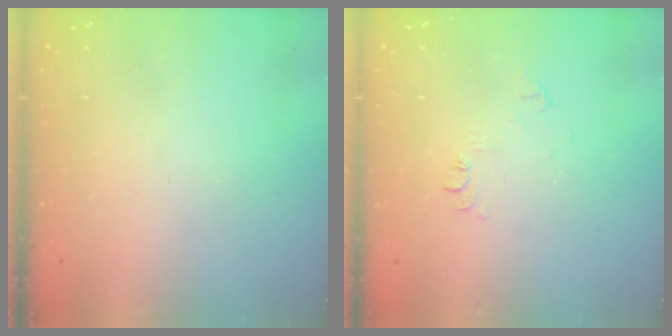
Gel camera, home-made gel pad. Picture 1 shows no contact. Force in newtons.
{"total": 6.3, "press": 6.3, "slide": 0.7}